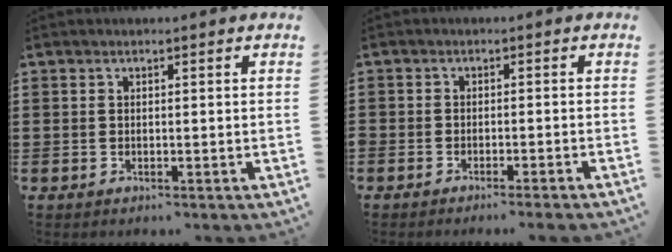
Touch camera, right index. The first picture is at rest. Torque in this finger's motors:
{"motor_torque": [0.18, -0.16, 0.03, -0.03]}